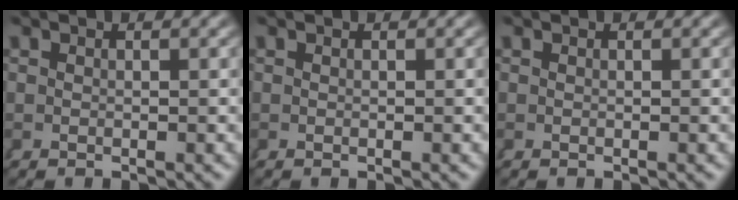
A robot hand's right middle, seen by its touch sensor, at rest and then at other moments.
{"total": 0.0}
{"total": 0.0}